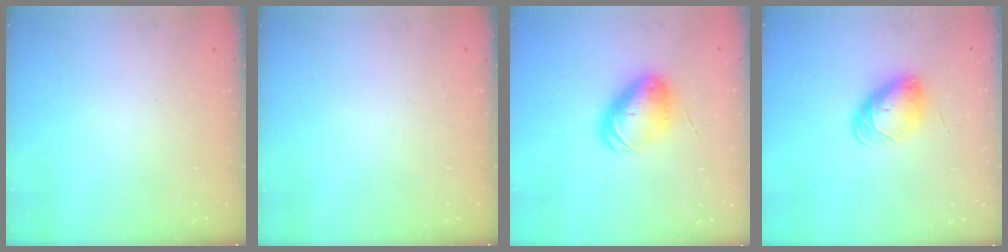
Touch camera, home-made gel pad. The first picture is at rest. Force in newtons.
{"total": 0.0}
{"total": 10.7, "press": 10.4, "slide": 2.5}
{"total": 7.2, "press": 7.2, "slide": 0.1}